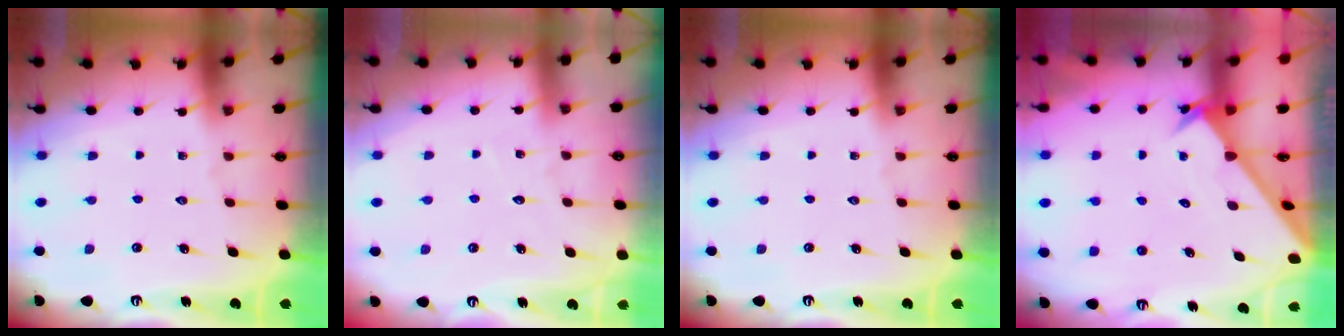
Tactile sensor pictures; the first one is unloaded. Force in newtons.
{"total": 3.4, "press": 3.4, "slide": 0.4}
{"total": 0.0}
{"total": 2.6, "press": 2.6, "slide": 0.2}